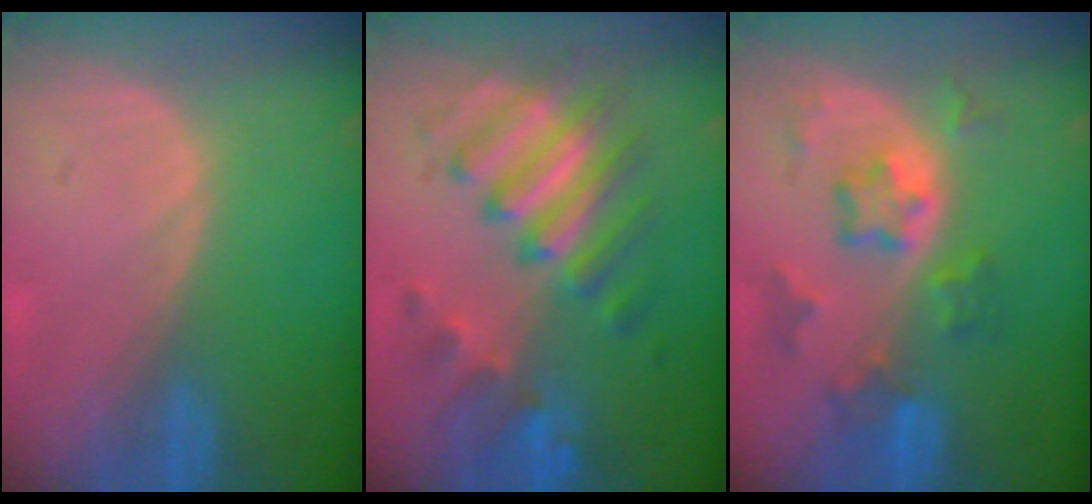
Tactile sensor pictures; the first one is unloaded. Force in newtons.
{"total": 9.0, "press": 9.0, "slide": 0.4}
{"total": 7.4, "press": 6.6, "slide": 3.4}